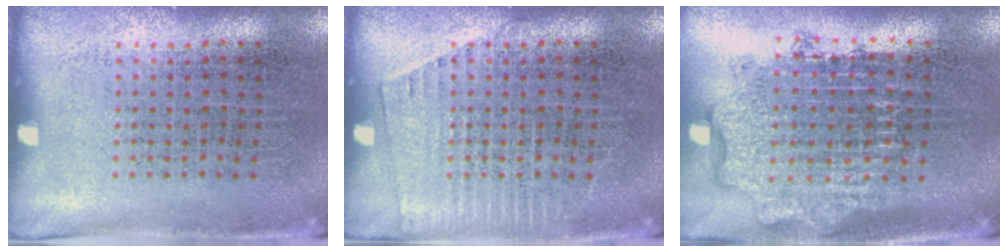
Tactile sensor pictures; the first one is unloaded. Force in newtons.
{"total": 1.2, "press": 1.2, "slide": 0.1}
{"total": 1.8, "press": 1.5, "slide": 1.1}